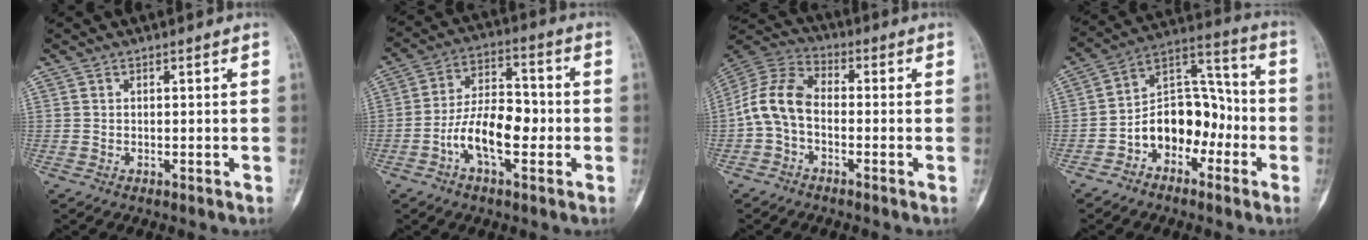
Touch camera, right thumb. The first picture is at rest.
{"total": 12.0, "force": [-3.3, 6.0, 9.8], "torque": [-0.161, 0.036, -0.064]}
{"total": 9.7, "force": [-1.8, 6.2, 7.3], "torque": [-0.147, 0.032, -0.048]}
{"total": 13.3, "force": [-4.7, 9.2, 8.4], "torque": [-0.099, 0.071, -0.087]}